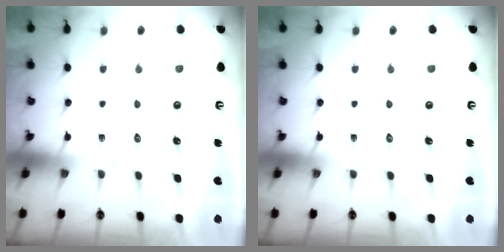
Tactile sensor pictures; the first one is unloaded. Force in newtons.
{"total": 0.0}